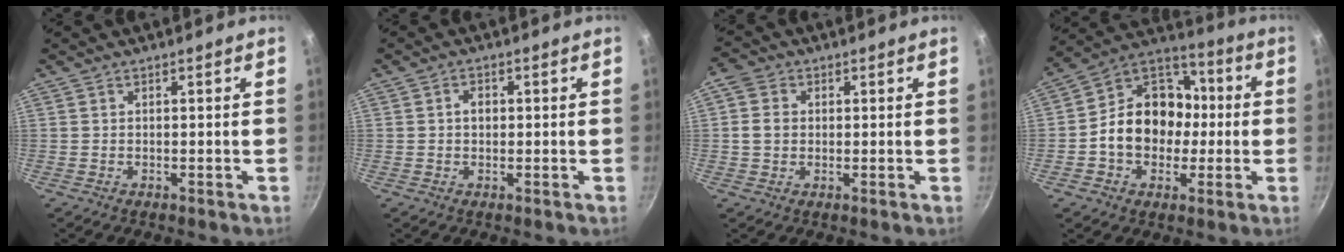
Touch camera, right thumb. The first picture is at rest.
{"total": 2.2, "force": [0.1, 1.7, 1.4], "torque": [-0.012, 0.005, 0.001]}
{"total": 4.7, "force": [0.4, 4.0, 2.4], "torque": [-0.028, 0.005, -0.002]}
{"total": 16.9, "force": [-1.3, 13.6, 9.9], "torque": [-0.121, 0.043, -0.037]}